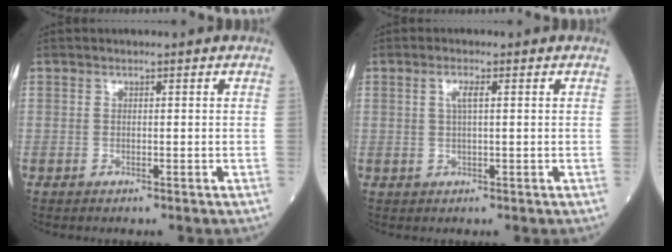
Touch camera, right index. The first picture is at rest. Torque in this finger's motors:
{"motor_torque": [0.09, 0.00, 0.03, 0.03]}